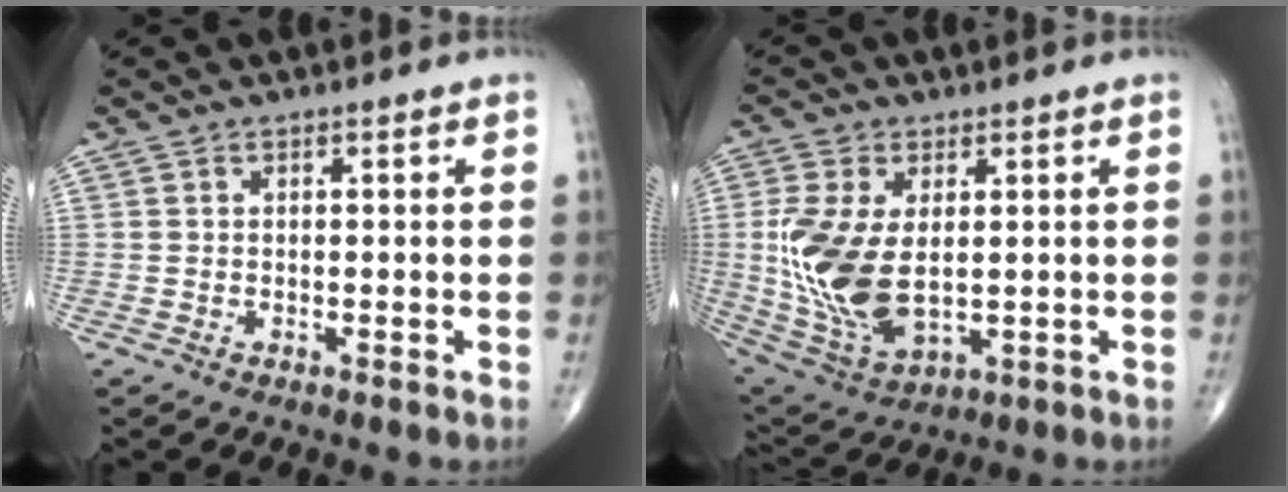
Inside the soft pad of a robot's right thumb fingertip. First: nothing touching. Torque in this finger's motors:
{"motor_torque": [0.94, 3.35, 1.97, 0.17, 0.24]}